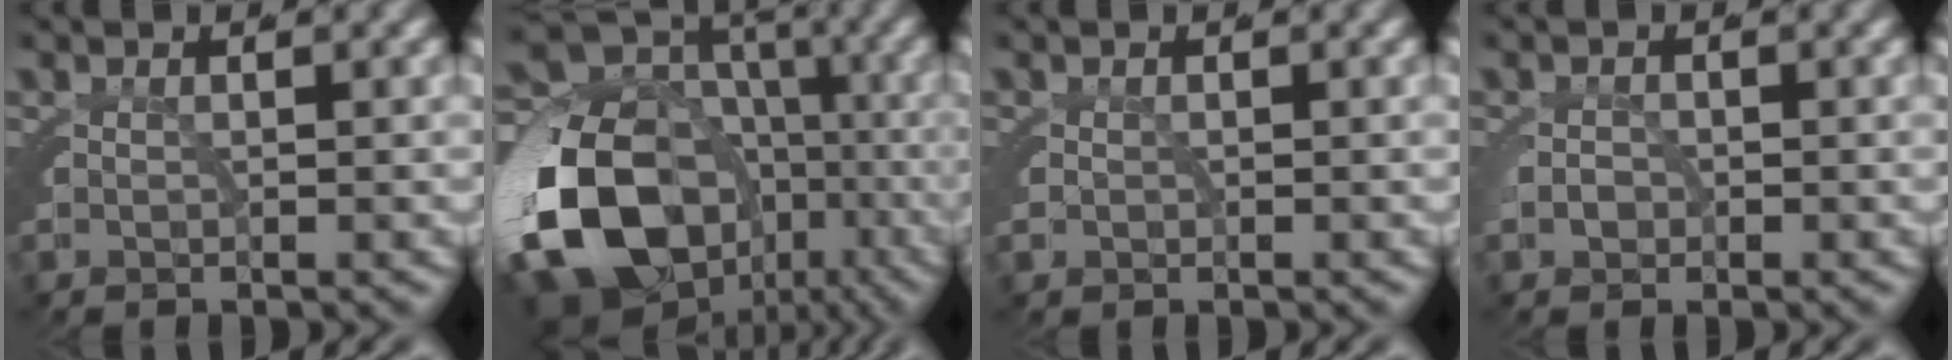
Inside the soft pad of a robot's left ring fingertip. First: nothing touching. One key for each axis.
{"total": 20.0, "fx": -3.3, "fy": 16.1, "fz": 11.4, "tx": -0.256, "ty": -0.067, "tz": -0.035}
{"total": 0.7, "fx": -0.1, "fy": 0.6, "fz": 0.4, "tx": -0.017, "ty": -0.003, "tz": 0.002}
{"total": 0.6, "fx": -0.4, "fy": 0.5, "fz": 0.2, "tx": -0.008, "ty": -0.003, "tz": -0.003}